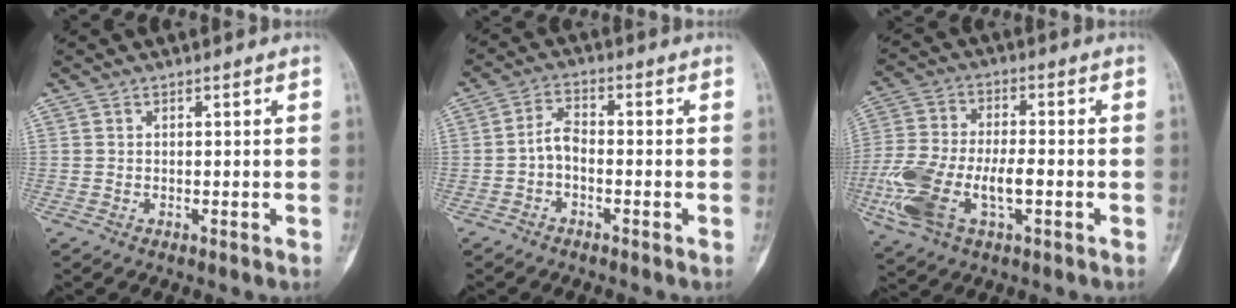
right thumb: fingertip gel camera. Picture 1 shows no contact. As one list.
[{"total": 3.8, "force": [-1.3, 2.1, 2.9], "torque": [-0.051, 0.021, -0.032]}, {"total": 14.8, "force": [-4.1, 7.4, 12.2], "torque": [-0.267, 0.017, -0.074]}]